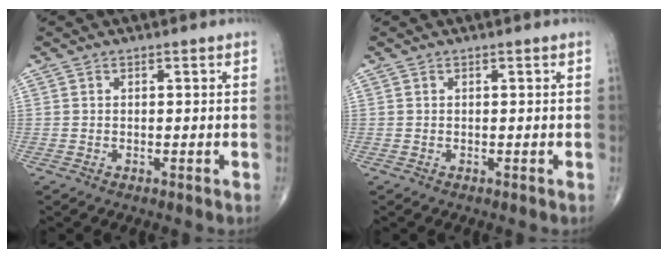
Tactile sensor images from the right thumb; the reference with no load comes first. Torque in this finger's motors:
{"motor_torque": [-0.01, -0.01, 0.00, 0.00, 0.00]}